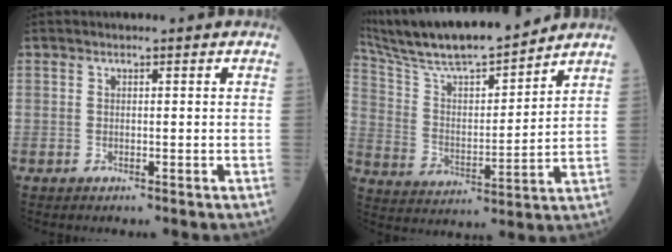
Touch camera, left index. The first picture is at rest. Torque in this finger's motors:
{"motor_torque": [-0.13, -1.02, 0.24, 0.08]}